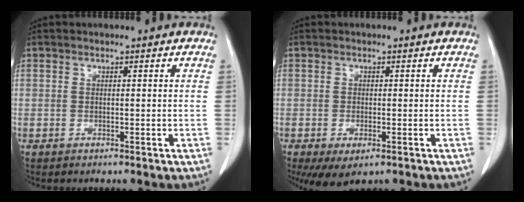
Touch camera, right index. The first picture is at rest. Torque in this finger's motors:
{"motor_torque": [0.86, -0.79, 0.37, 0.09]}